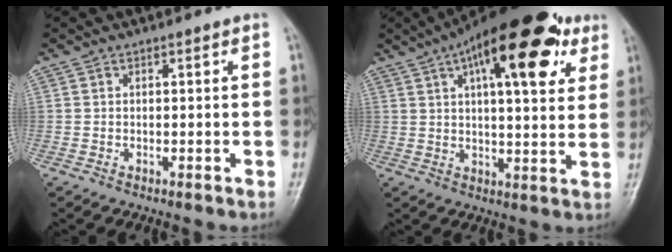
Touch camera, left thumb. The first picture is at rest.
{"total": 21.9, "force": [10.3, 8.2, 17.5], "torque": [-0.241, -0.002, 0.148]}